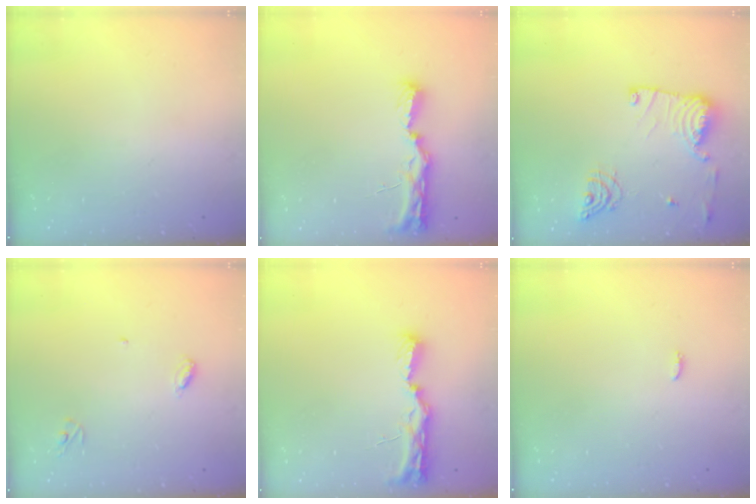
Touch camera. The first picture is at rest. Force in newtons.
{"total": 8.9, "press": 8.9, "slide": 1.3}
{"total": 13.9, "press": 13.9, "slide": 0.8}
{"total": 3.9, "press": 3.9, "slide": 0.3}
{"total": 8.9, "press": 8.9, "slide": 1.3}
{"total": 5.6, "press": 3.4, "slide": 4.4}